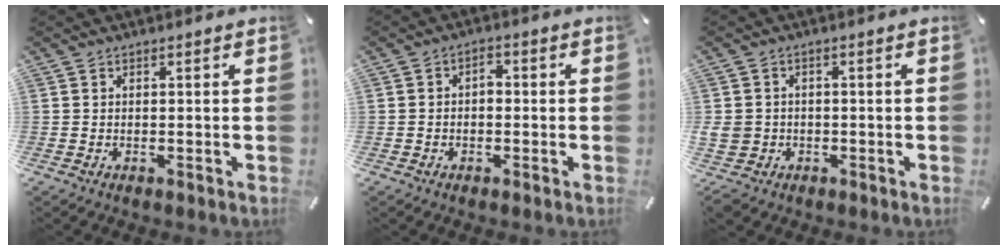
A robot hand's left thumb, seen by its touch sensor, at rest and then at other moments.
{"total": 2.3, "force": [-0.6, 1.6, 1.5], "torque": [-0.024, 0.007, -0.016]}
{"total": 4.9, "force": [-1.0, 4.6, 1.3], "torque": [-0.047, 0.006, -0.020]}